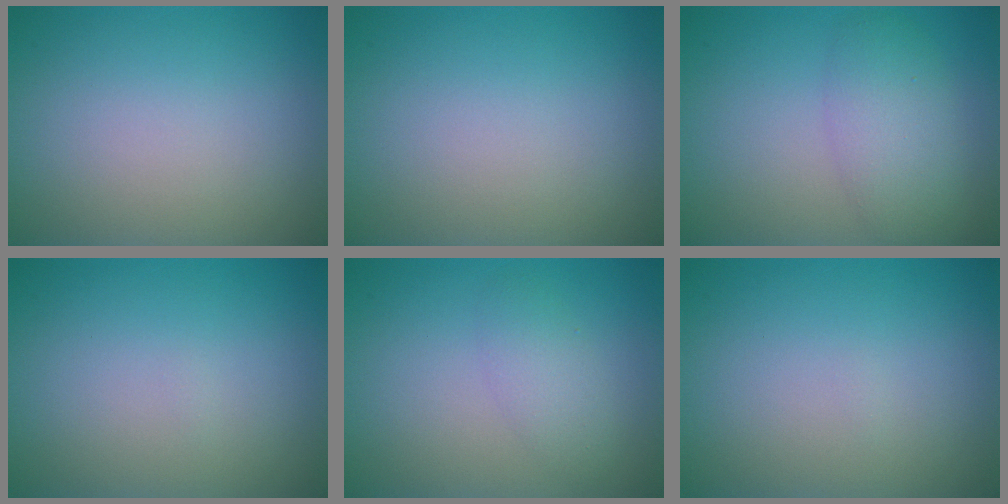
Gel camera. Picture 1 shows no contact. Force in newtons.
{"total": 0.0}
{"total": 3.9, "press": 3.9, "slide": 0.1}
{"total": 0.0}
{"total": 1.9, "press": 1.9, "slide": 0.1}
{"total": 0.0}